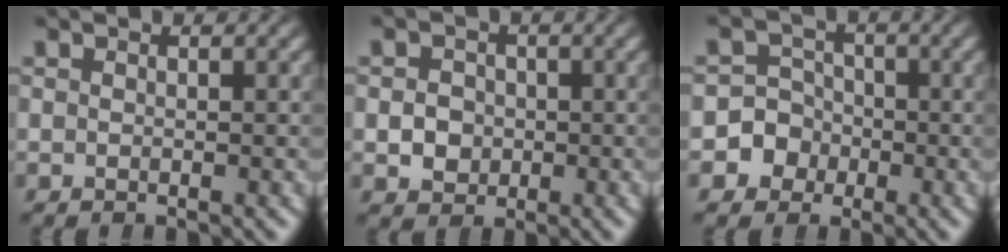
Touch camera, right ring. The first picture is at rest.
{"total": 2.3, "force": [-0.2, 2.2, 0.6], "torque": [-0.014, -0.010, 0.000]}
{"total": 7.0, "force": [-2.0, 6.6, 1.6], "torque": [-0.059, -0.020, -0.039]}